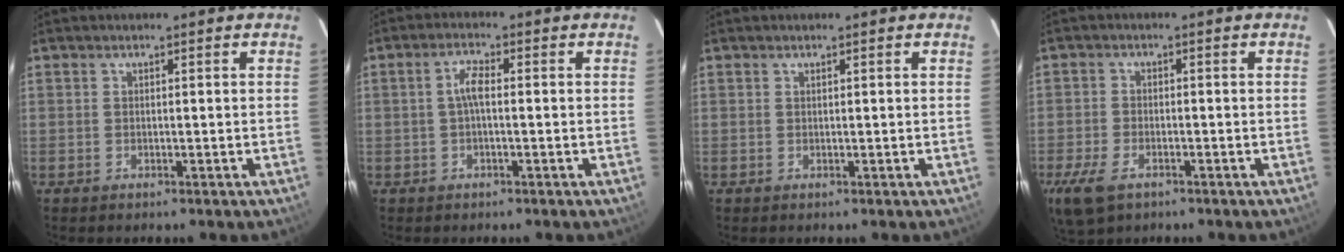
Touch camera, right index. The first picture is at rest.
{"total": 3.0, "force": [-0.1, 0.9, 2.9], "torque": [-0.058, 0.009, -0.002]}
{"total": 0.0}
{"total": 7.7, "force": [-4.3, 4.4, 4.7], "torque": [-0.122, -0.017, -0.079]}